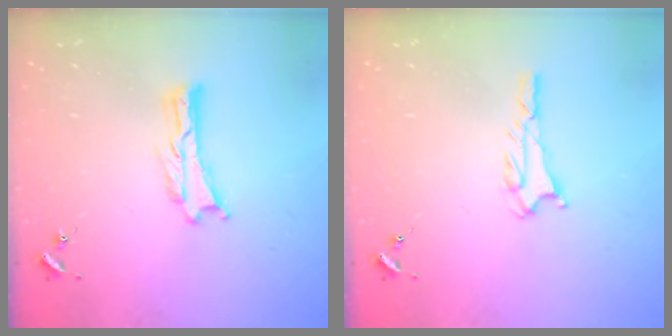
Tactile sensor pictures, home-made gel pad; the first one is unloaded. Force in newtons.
{"total": 1.8, "press": 1.8, "slide": 0.2}